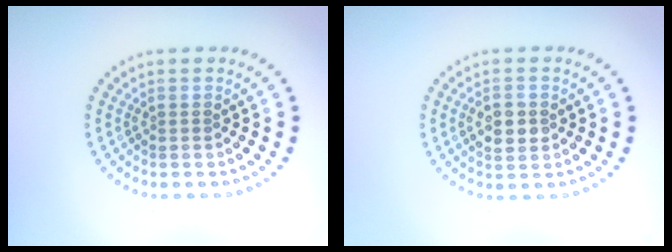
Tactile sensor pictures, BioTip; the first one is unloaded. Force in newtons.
{"total": 2.4, "press": 2.3, "slide": 0.2}